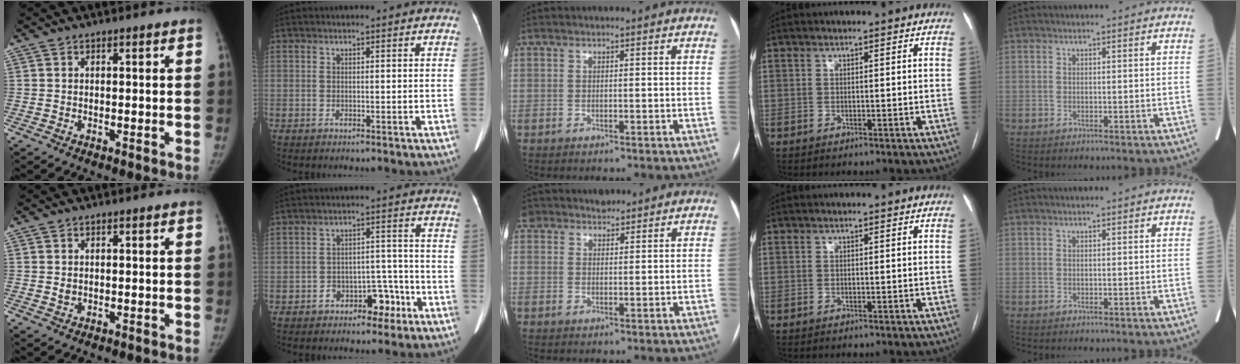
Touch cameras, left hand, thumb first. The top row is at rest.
{"thumb": {"total": 1.0, "force": [0.1, 0.8, 0.5], "torque": [-0.007, -0.001, 0.004]}, "index": {"total": 5.4, "force": [-3.4, 3.1, 2.8], "torque": [-0.033, 0.028, -0.045]}, "middle": {"total": 3.5, "force": [2.9, 2.0, -0.1], "torque": [0.005, 0.016, 0.049]}}